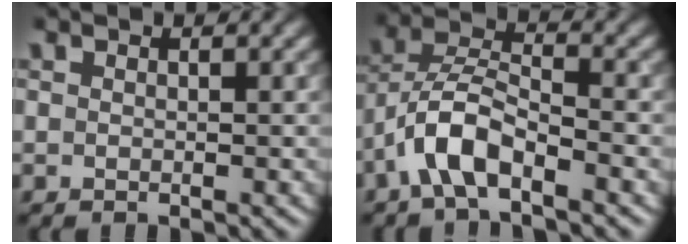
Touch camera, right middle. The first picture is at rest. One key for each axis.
{"total": 5.2, "fx": -3.1, "fy": 1.9, "fz": 3.8, "tx": -0.073, "ty": 0.012, "tz": -0.065}